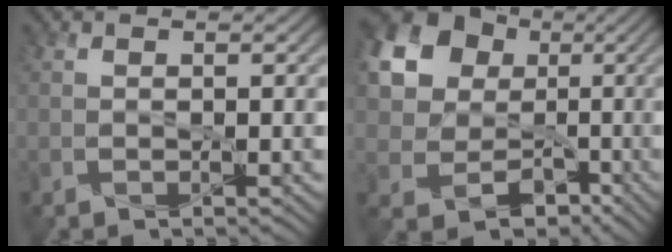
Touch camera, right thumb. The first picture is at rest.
{"total": 18.2, "force": [3.7, 16.0, 8.0], "torque": [-0.222, 0.009, 0.058]}